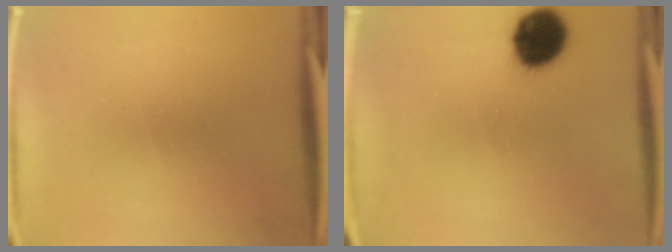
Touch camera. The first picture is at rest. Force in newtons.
{"total": 12.1}